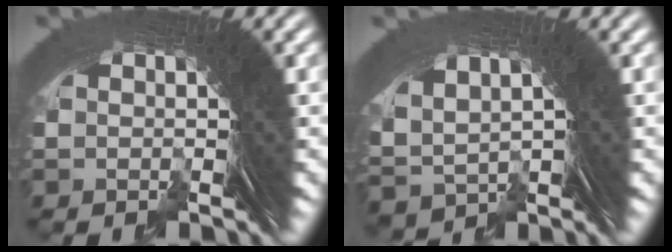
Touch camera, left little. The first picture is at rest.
{"total": 2.6, "force": [1.7, 0.7, 1.9], "torque": [-0.041, -0.006, 0.033]}